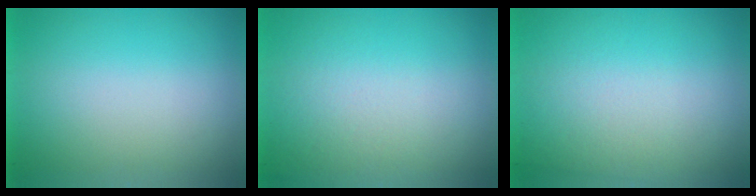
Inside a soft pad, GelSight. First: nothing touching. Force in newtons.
{"total": 2.7}
{"total": 2.8}